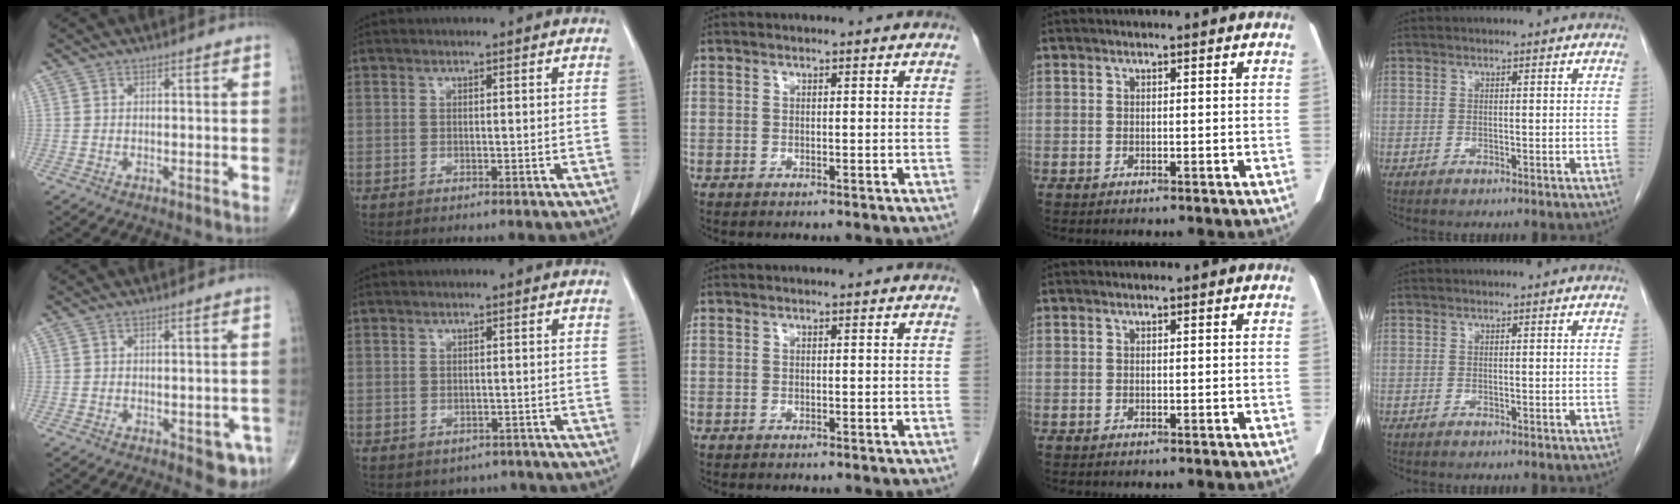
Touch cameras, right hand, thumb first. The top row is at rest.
{"thumb": {"total": 5.0, "force": [-2.1, 2.3, 3.9], "torque": [-0.024, 0.003, -0.022]}, "index": {"total": 3.3, "force": [-2.4, 2.2, 0.2], "torque": [0.005, 0.009, -0.030]}}